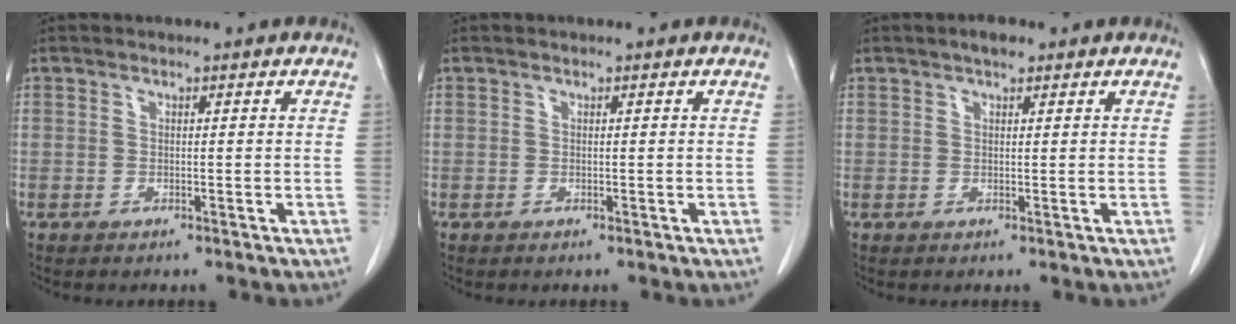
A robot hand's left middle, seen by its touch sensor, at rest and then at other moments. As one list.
[{"total": 0.0}, {"total": 1.9, "force": [1.3, 0.6, 1.2], "torque": [-0.021, 0.008, 0.019]}]